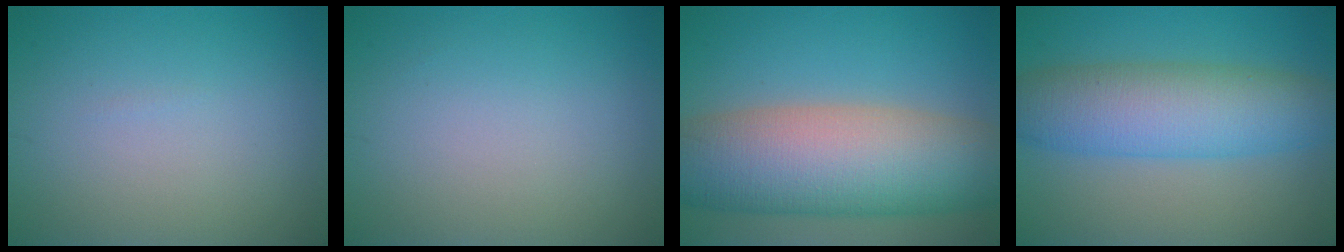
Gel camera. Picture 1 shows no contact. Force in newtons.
{"total": 0.0}
{"total": 12.8, "press": 12.8, "slide": 0.5}
{"total": 7.9, "press": 7.9, "slide": 0.2}